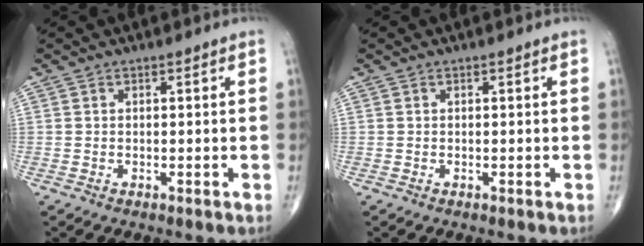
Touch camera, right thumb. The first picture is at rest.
{"total": 0.0}